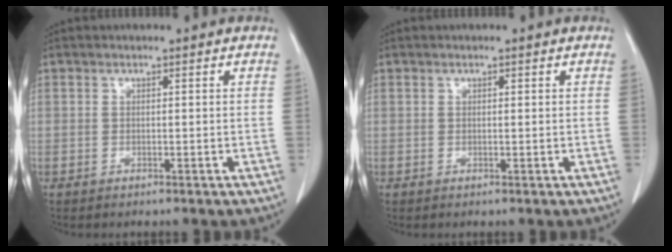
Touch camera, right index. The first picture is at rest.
{"total": 0.0}